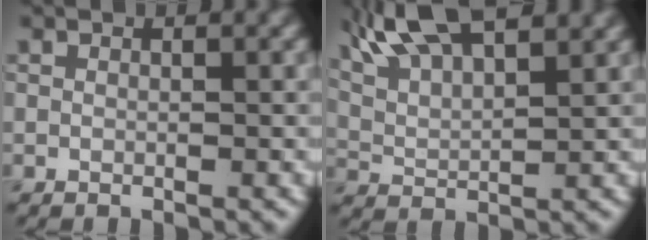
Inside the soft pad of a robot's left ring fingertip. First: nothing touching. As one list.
[{"total": 10.0, "force": [7.1, 3.4, 6.2], "torque": [-0.130, 0.039, 0.095]}]